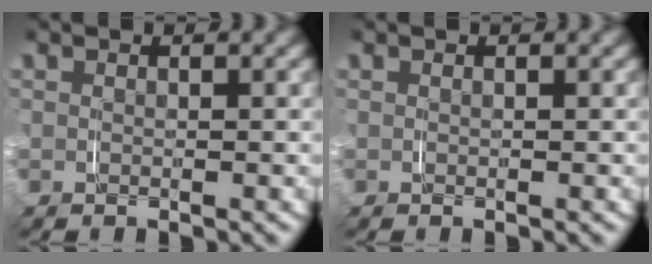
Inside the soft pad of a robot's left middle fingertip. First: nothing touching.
{"total": 0.0}